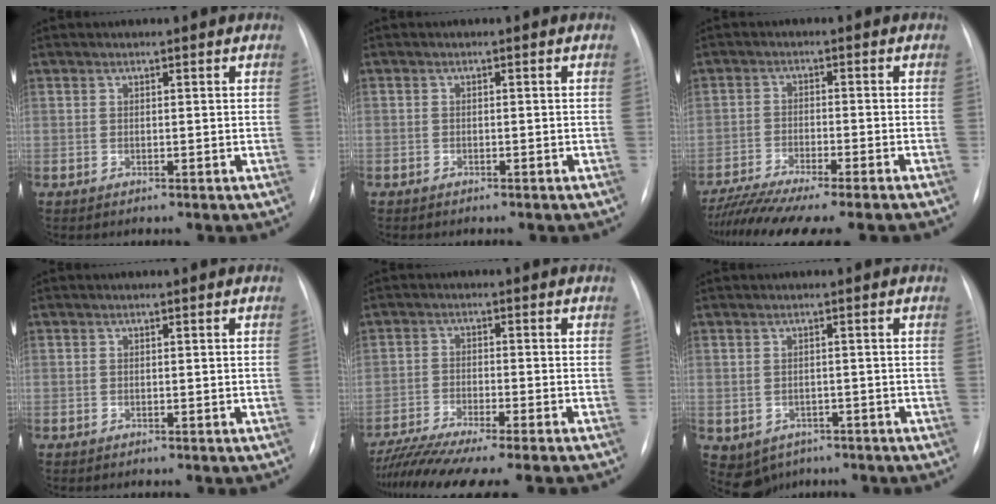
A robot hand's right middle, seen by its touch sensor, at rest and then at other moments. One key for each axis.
{"total": 0.9, "fx": -0.6, "fy": 0.6, "fz": 0.1, "tx": -0.009, "ty": 0.003, "tz": -0.009}
{"total": 12.3, "fx": -10.7, "fy": -0.2, "fz": 6.1, "tx": -0.086, "ty": -0.023, "tz": -0.164}
{"total": 0.0}
{"total": 12.1, "fx": -10.5, "fy": -0.6, "fz": 6.0, "tx": -0.085, "ty": -0.024, "tz": -0.164}
{"total": 6.9, "fx": -3.5, "fy": 5.7, "fz": 1.7, "tx": -0.038, "ty": 0.006, "tz": -0.040}